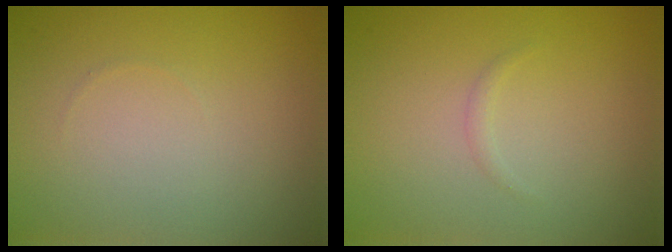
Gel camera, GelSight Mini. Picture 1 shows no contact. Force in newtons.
{"total": 0.6, "press": 0.6, "slide": 0.1}